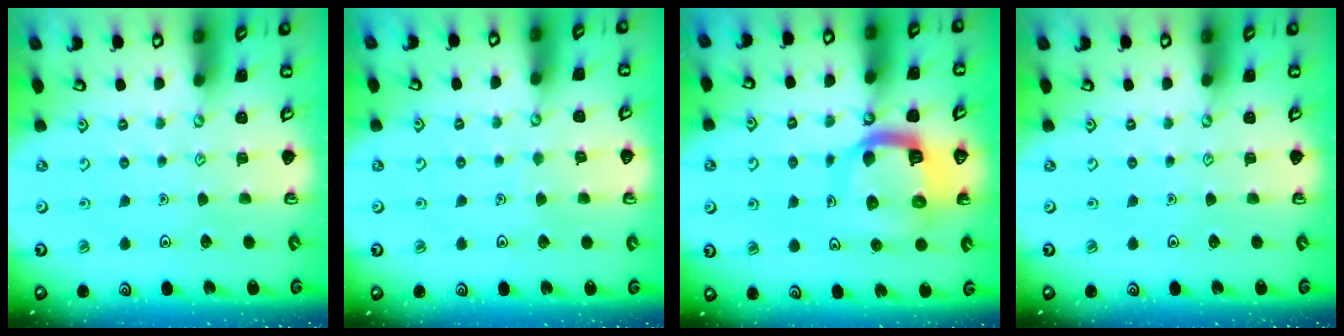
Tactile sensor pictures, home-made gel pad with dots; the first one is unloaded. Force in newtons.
{"total": 2.5, "press": 2.5, "slide": 0.3}
{"total": 13.1, "press": 13.0, "slide": 1.3}
{"total": 0.0}